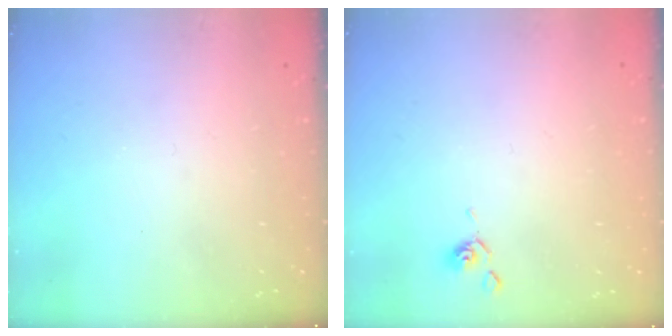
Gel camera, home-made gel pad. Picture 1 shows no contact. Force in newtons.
{"total": 2.3, "press": 2.3, "slide": 0.2}